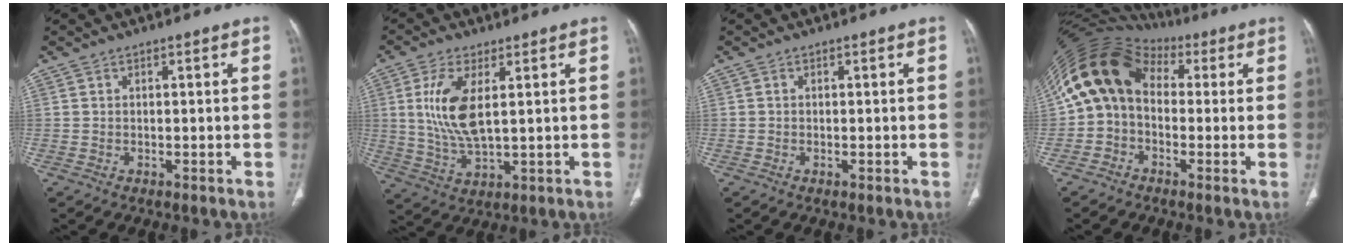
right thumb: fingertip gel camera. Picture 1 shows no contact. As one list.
[{"total": 10.4, "force": [2.3, 4.2, 9.2], "torque": [-0.203, -0.016, 0.052]}, {"total": 0.0}, {"total": 13.0, "force": [1.5, 10.1, 8.1], "torque": [-0.145, 0.047, 0.018]}]